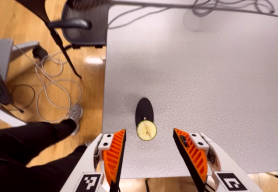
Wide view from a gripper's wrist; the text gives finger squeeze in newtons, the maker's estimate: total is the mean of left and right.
{"total": 0.6, "left": 0.5, "right": 0.6}